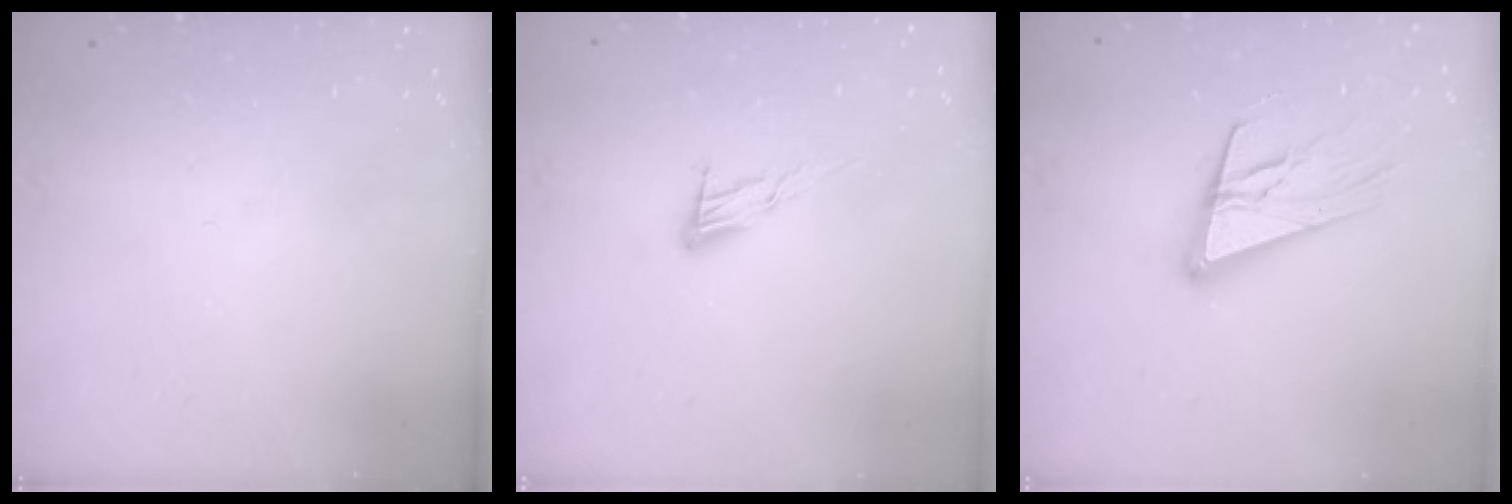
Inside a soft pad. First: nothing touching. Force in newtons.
{"total": 7.2, "press": 7.2, "slide": 0.4}
{"total": 17.0, "press": 16.5, "slide": 4.2}